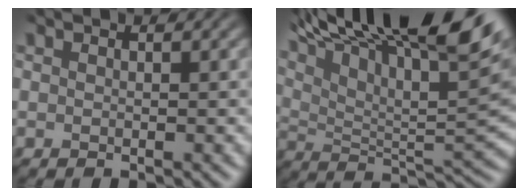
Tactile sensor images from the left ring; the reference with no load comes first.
{"total": 16.8, "force": [9.6, 5.4, 12.6], "torque": [-0.221, 0.037, 0.153]}